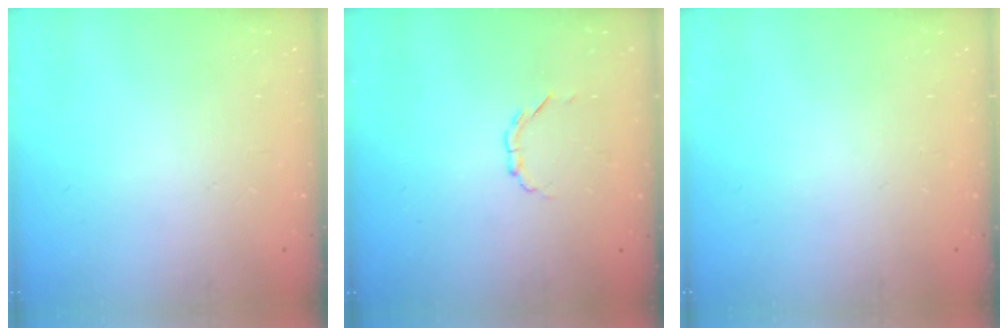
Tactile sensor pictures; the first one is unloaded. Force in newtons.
{"total": 2.3, "press": 2.2, "slide": 0.8}
{"total": 0.0}